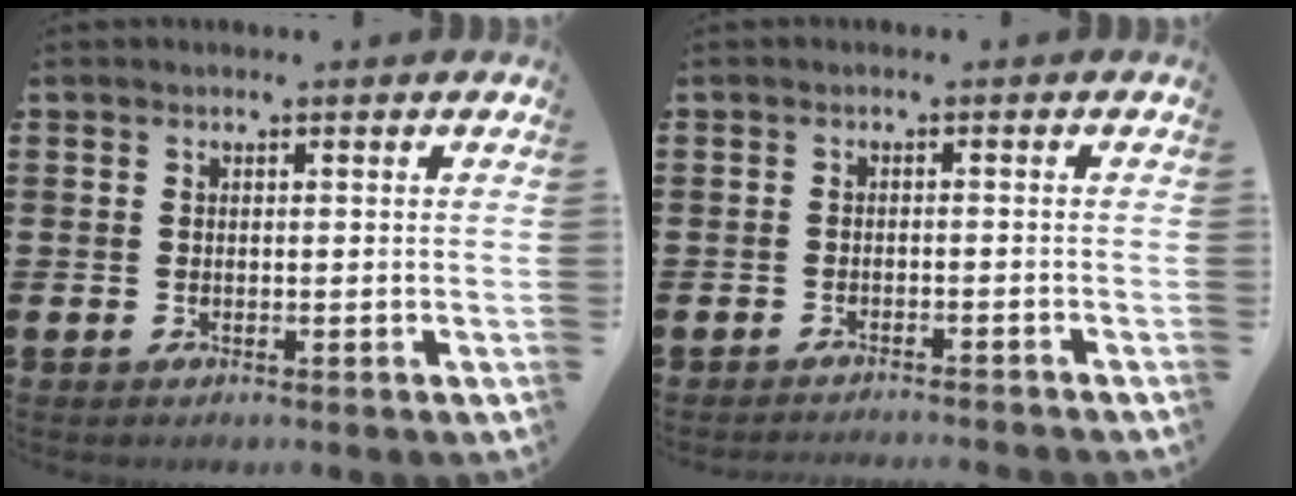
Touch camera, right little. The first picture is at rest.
{"total": 0.8, "force": [-0.8, -0.2, 0.0], "torque": [0.000, 0.003, -0.016]}